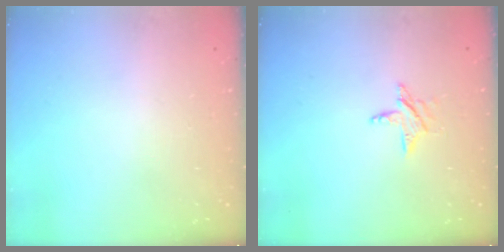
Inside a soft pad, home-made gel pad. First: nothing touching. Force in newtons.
{"total": 4.5, "press": 4.5, "slide": 0.4}